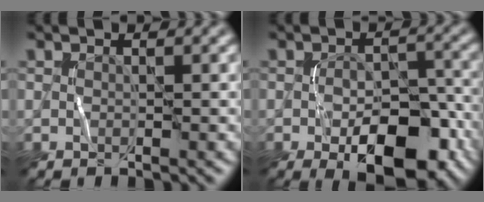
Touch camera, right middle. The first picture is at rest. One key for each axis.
{"total": 9.1, "fx": -4.5, "fy": 4.1, "fz": 6.7, "tx": -0.093, "ty": 0.002, "tz": -0.061}